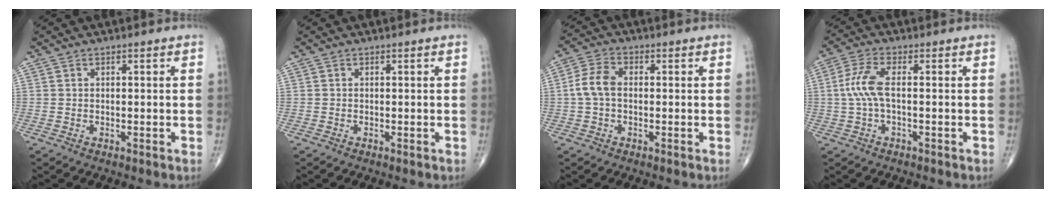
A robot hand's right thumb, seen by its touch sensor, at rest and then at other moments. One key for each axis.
{"total": 0.0}
{"total": 5.6, "fx": -0.2, "fy": 3.6, "fz": 4.3, "tx": -0.091, "ty": 0.018, "tz": -0.010}
{"total": 6.0, "fx": -0.1, "fy": 2.0, "fz": 5.6, "tx": -0.142, "ty": 0.013, "tz": -0.007}